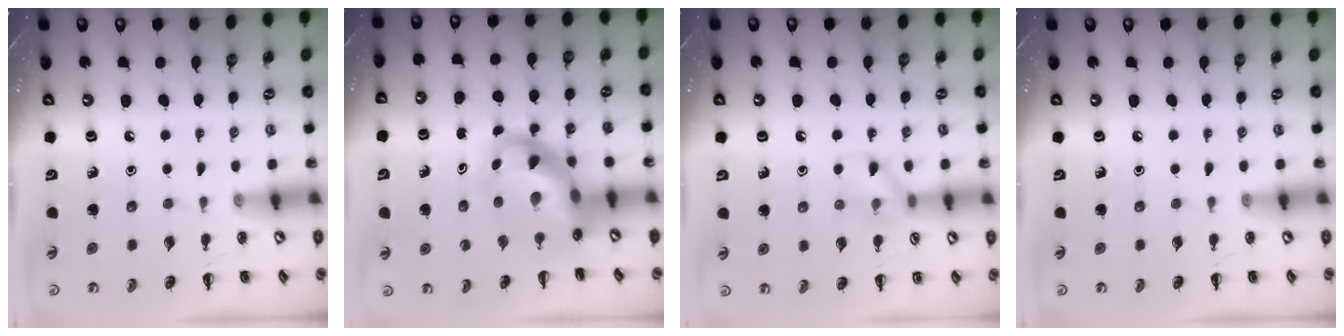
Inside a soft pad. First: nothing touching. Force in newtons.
{"total": 8.6, "press": 8.2, "slide": 2.4}
{"total": 7.2, "press": 7.2, "slide": 0.7}
{"total": 0.0}